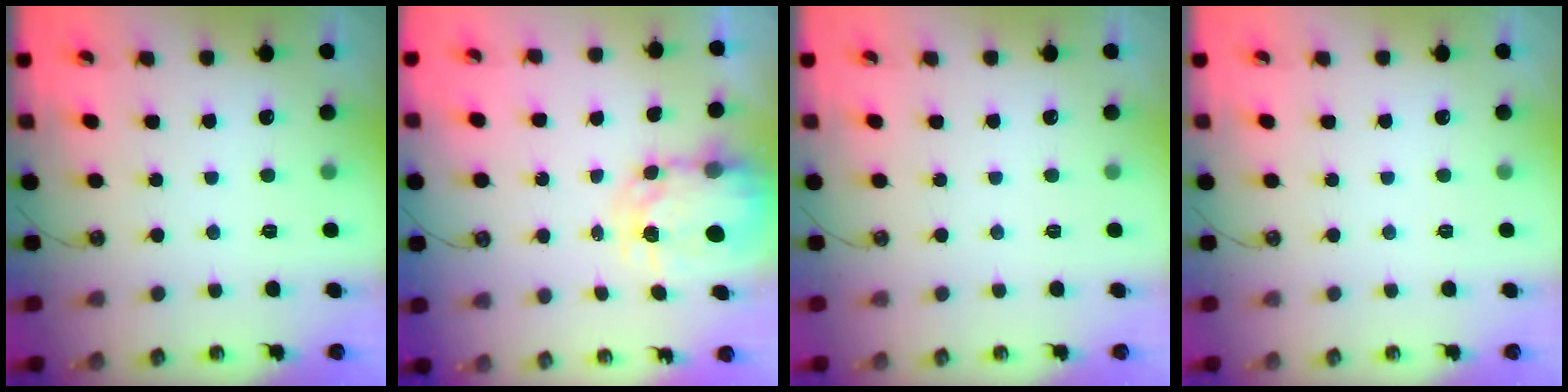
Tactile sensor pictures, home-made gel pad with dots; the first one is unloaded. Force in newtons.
{"total": 5.5, "press": 5.5, "slide": 0.7}
{"total": 0.0}
{"total": 0.0}